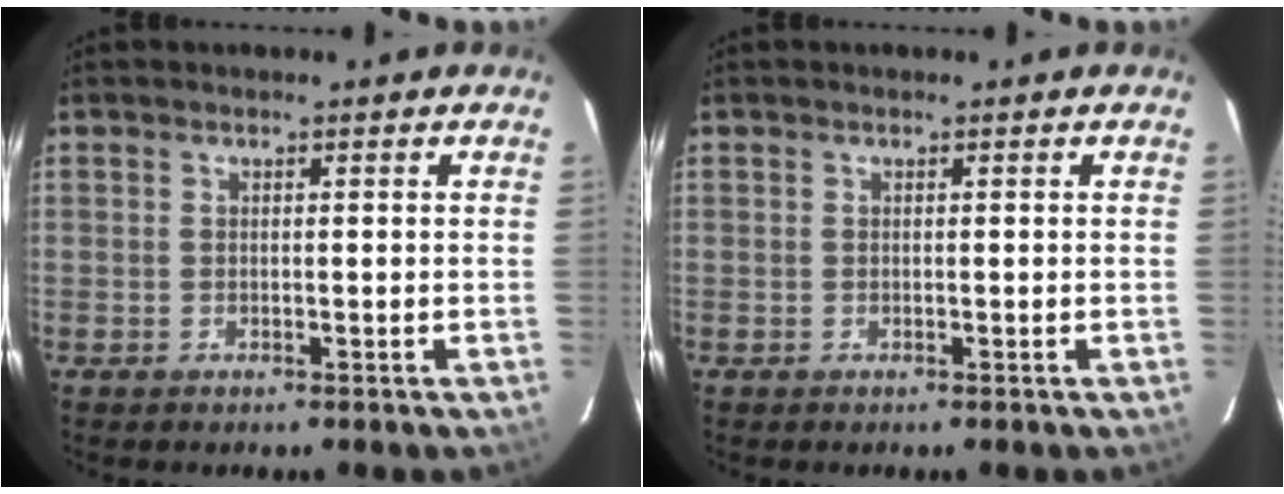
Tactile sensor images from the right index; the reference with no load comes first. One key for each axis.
{"total": 0.0}